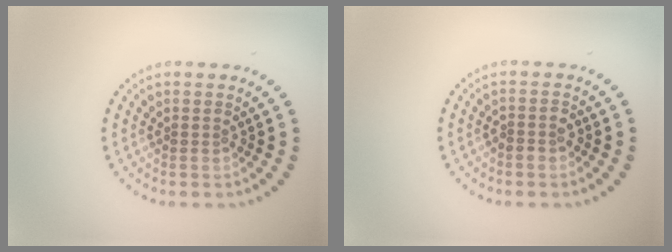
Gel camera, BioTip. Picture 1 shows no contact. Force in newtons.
{"total": 1.3, "press": 1.2, "slide": 0.6}